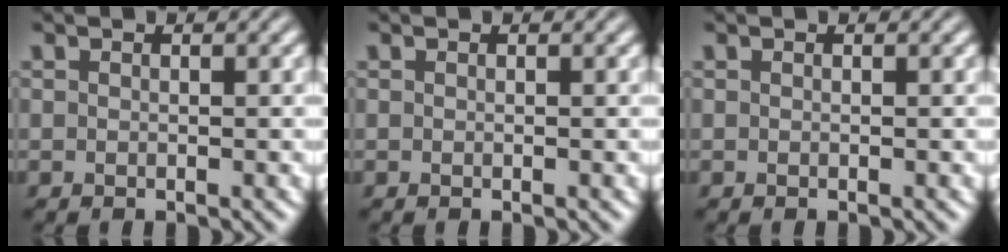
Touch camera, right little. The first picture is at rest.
{"total": 0.0}
{"total": 0.0}